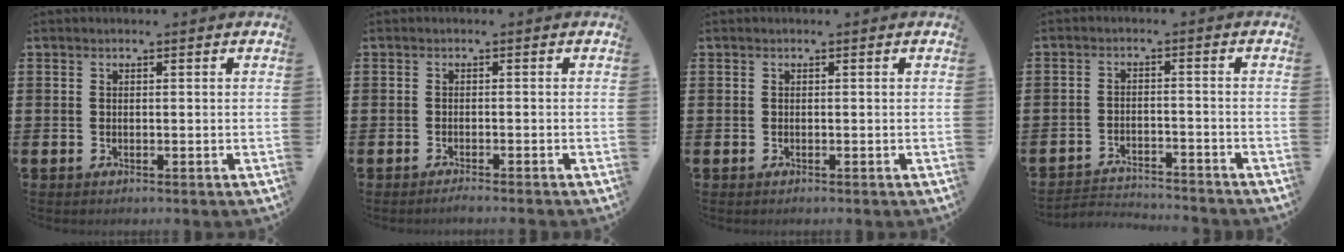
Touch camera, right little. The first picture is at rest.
{"total": 0.8, "force": [-0.7, -0.1, 0.4], "torque": [-0.005, -0.004, -0.014]}
{"total": 0.0}
{"total": 2.7, "force": [-2.7, 0.3, 0.0], "torque": [-0.006, 0.002, -0.059]}